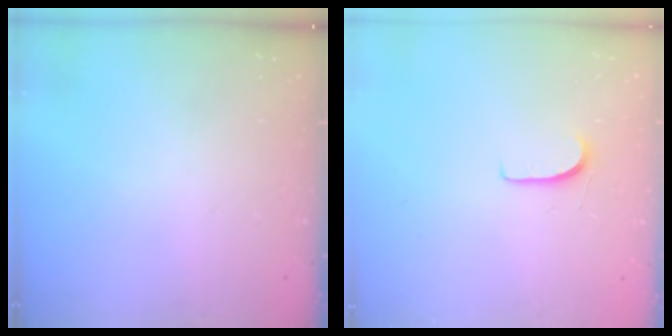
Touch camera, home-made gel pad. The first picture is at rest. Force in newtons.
{"total": 5.4, "press": 5.3, "slide": 0.5}